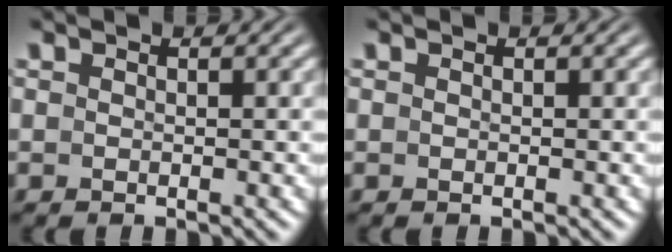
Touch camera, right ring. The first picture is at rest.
{"total": 0.0}